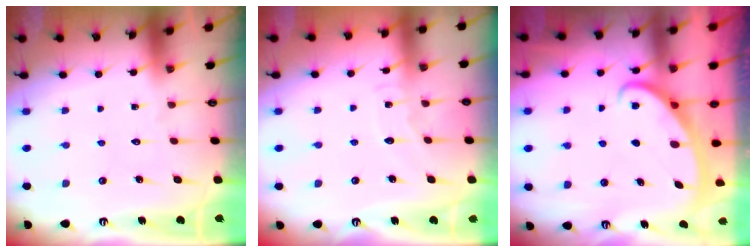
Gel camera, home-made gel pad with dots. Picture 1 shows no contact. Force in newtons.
{"total": 5.0, "press": 4.9, "slide": 0.4}
{"total": 2.7, "press": 2.6, "slide": 0.4}